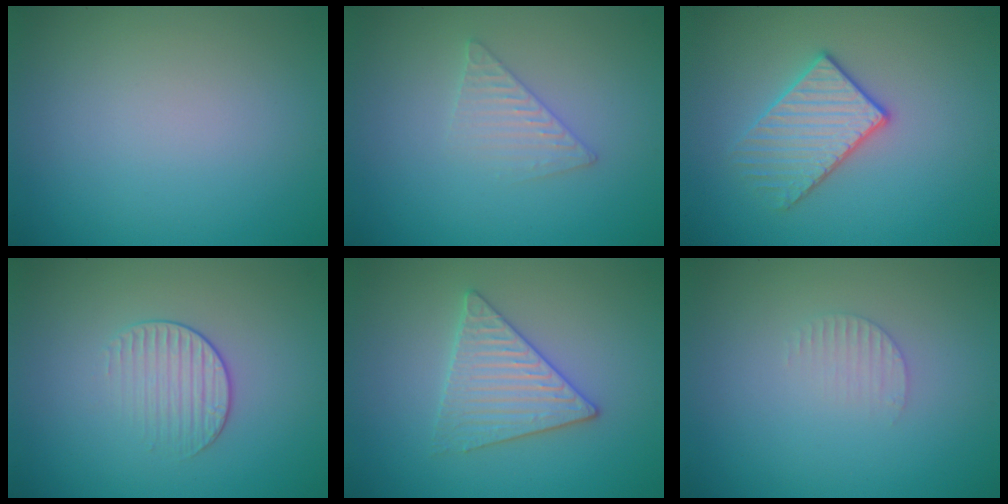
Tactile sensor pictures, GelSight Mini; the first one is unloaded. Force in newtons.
{"total": 2.0, "press": 2.0, "slide": 0.2}
{"total": 3.0, "press": 2.9, "slide": 0.8}
{"total": 1.7, "press": 1.1, "slide": 1.3}
{"total": 3.3, "press": 3.2, "slide": 0.3}
{"total": 1.3, "press": 1.2, "slide": 0.4}